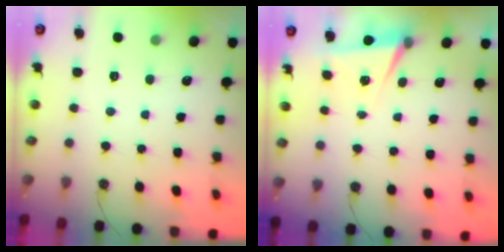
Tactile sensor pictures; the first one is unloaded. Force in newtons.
{"total": 4.4, "press": 2.5, "slide": 3.7}